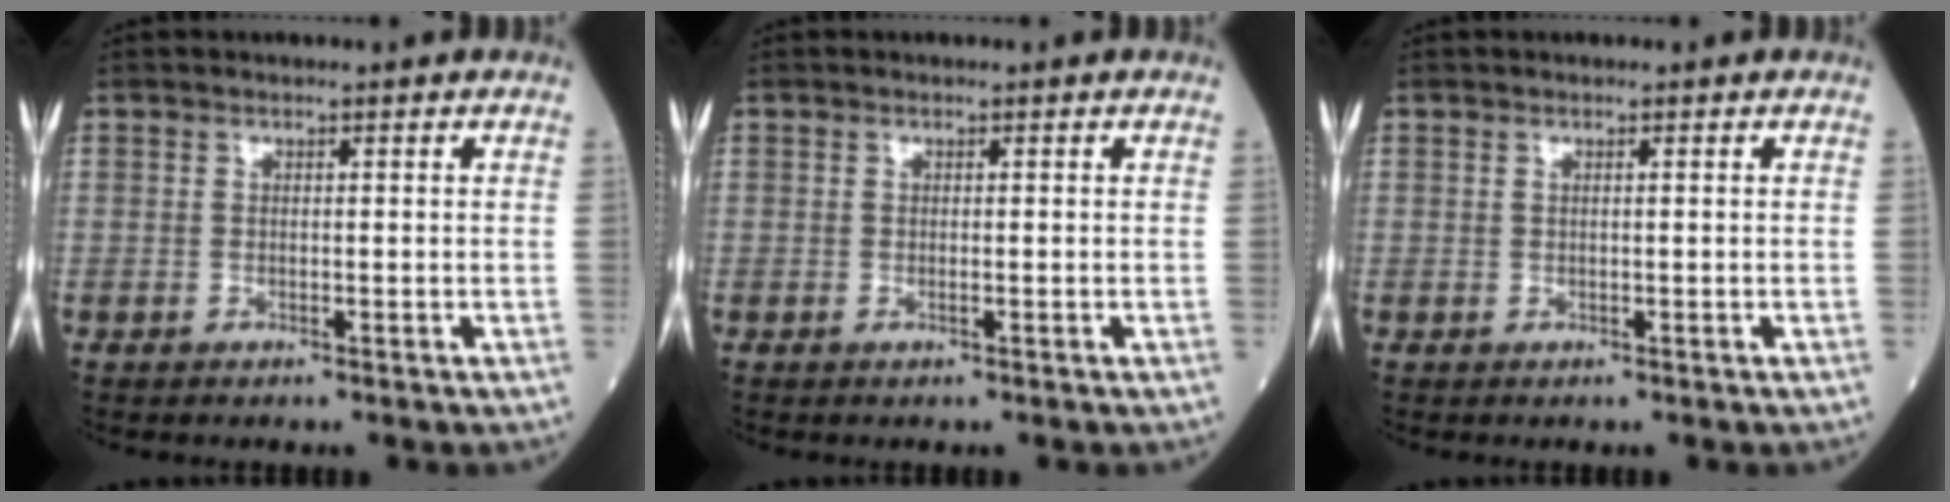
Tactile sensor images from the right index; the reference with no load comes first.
{"total": 0.0}
{"total": 0.0}